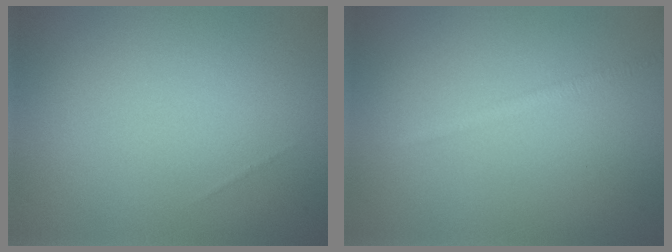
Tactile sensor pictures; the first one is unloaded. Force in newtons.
{"total": 1.1, "press": 1.1, "slide": 0.0}